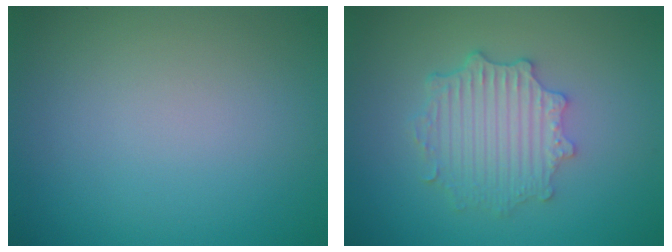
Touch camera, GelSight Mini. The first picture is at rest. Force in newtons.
{"total": 4.3, "press": 3.5, "slide": 2.4}